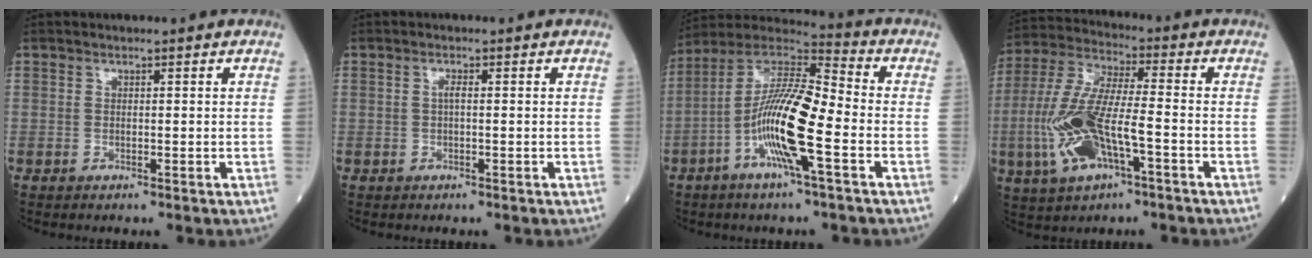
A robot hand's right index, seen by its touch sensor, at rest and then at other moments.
{"total": 1.1, "force": [0.1, 0.2, 1.1], "torque": [-0.021, 0.003, 0.000]}
{"total": 14.8, "force": [-4.2, 1.7, 14.1], "torque": [-0.276, 0.003, -0.086]}
{"total": 14.3, "force": [-4.1, 3.7, 13.2], "torque": [-0.294, -0.003, -0.075]}